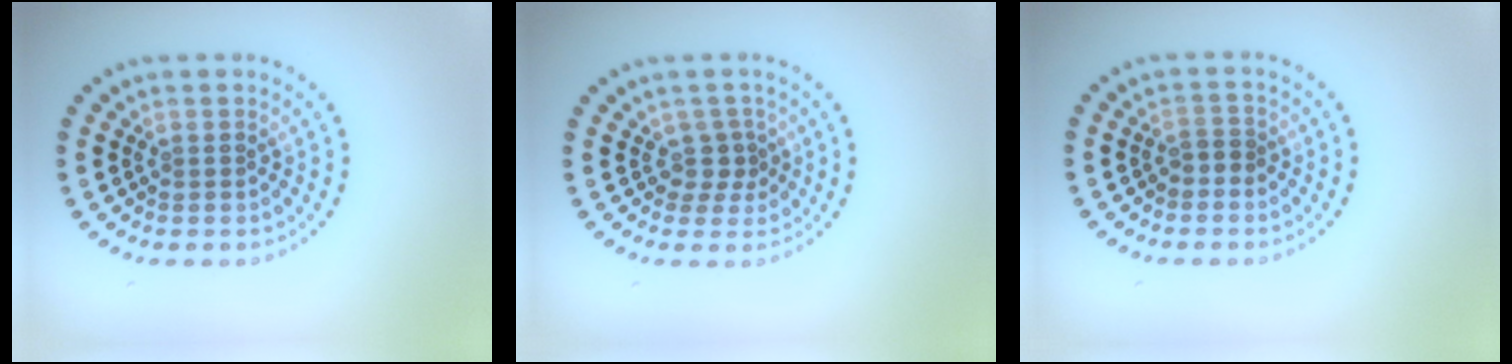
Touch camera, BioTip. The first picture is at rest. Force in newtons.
{"total": 1.8, "press": 1.1, "slide": 1.4}
{"total": 1.2, "press": 1.0, "slide": 0.7}